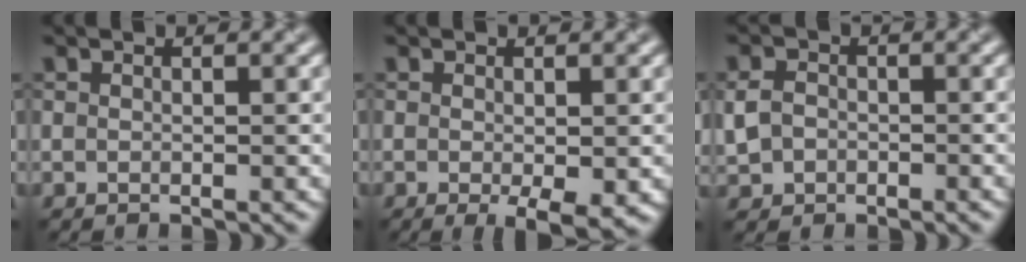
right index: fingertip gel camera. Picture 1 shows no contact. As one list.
[{"total": 2.8, "force": [-0.8, 0.6, 2.6], "torque": [-0.040, -0.010, -0.008]}, {"total": 2.5, "force": [-0.5, 2.1, 1.1], "torque": [-0.022, -0.002, -0.012]}]